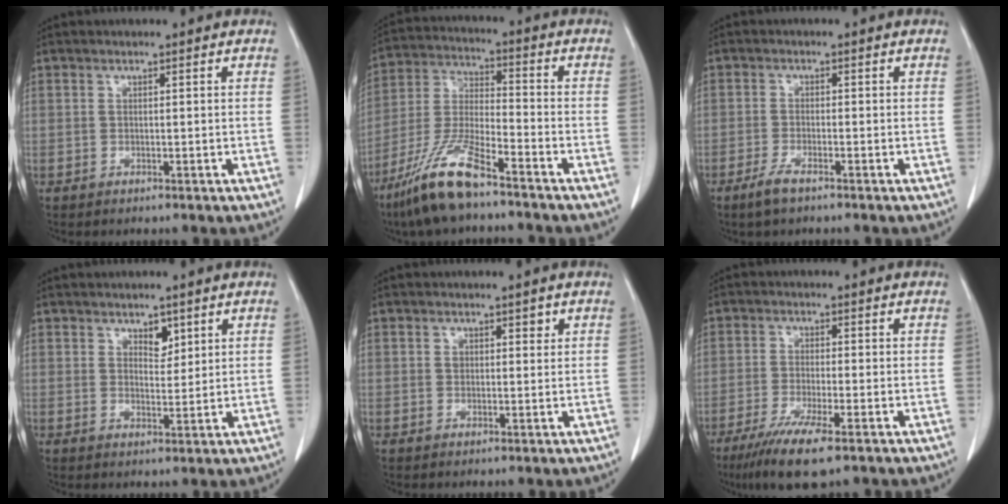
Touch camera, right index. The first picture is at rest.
{"total": 12.2, "force": [-8.6, 1.8, 8.5], "torque": [-0.185, -0.024, -0.165]}
{"total": 2.9, "force": [-2.0, 0.5, 2.0], "torque": [-0.048, -0.004, -0.037]}
{"total": 2.7, "force": [1.7, 1.4, 1.6], "torque": [-0.020, -0.005, 0.031]}
{"total": 1.9, "force": [0.9, 1.3, 1.1], "torque": [-0.012, 0.002, 0.013]}
{"total": 8.1, "force": [-5.1, 0.6, 6.2], "torque": [-0.112, -0.021, -0.085]}